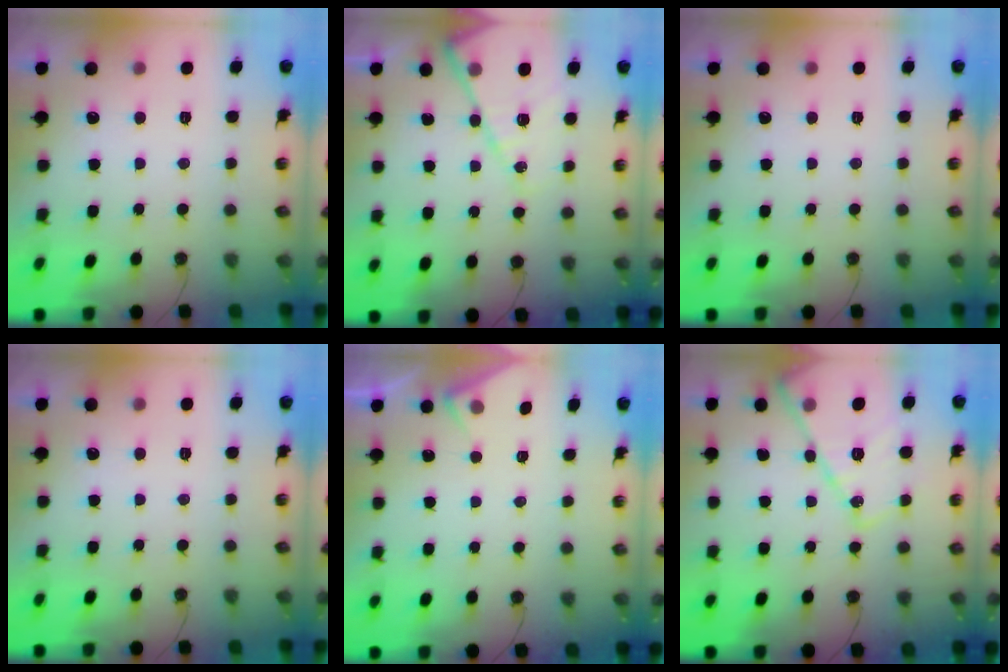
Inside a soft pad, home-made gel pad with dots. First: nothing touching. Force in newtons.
{"total": 15.0, "press": 15.0, "slide": 1.5}
{"total": 0.0}
{"total": 0.0}
{"total": 3.8, "press": 3.8, "slide": 0.6}
{"total": 15.7, "press": 15.6, "slide": 1.7}